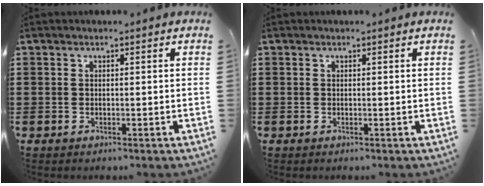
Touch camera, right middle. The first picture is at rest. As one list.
[{"total": 0.0}]